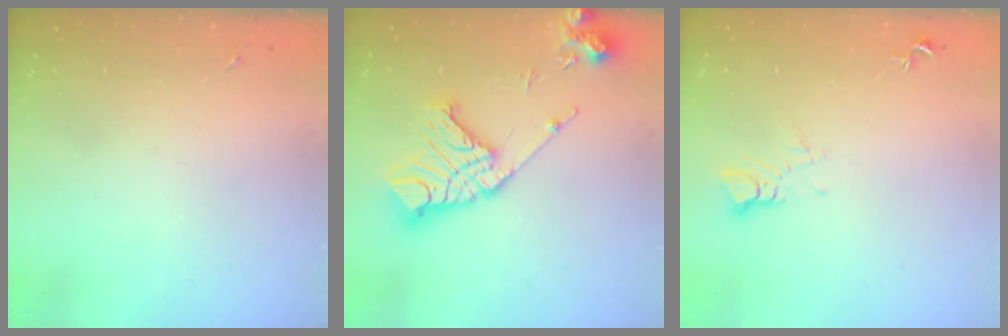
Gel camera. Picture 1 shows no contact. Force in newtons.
{"total": 18.0, "press": 17.9, "slide": 2.5}
{"total": 3.5, "press": 3.5, "slide": 0.3}